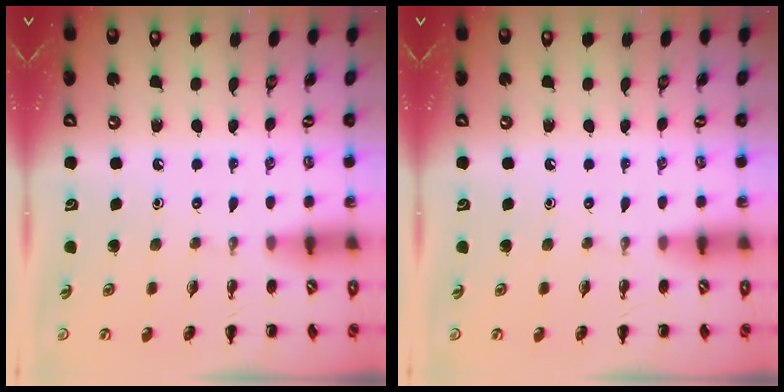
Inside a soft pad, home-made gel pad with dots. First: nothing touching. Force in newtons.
{"total": 0.0}